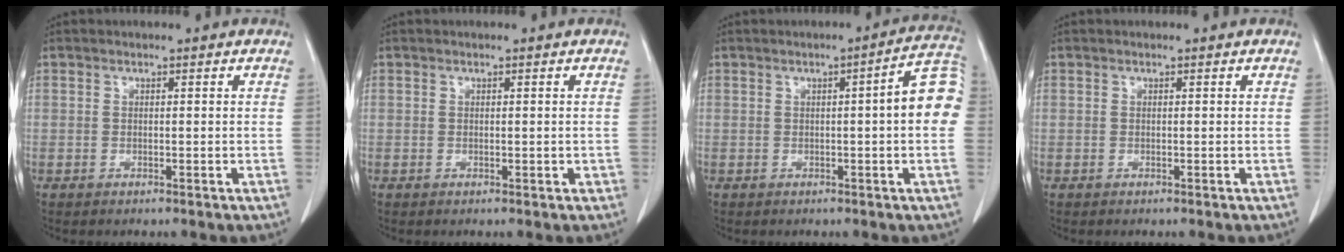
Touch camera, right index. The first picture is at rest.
{"total": 0.9, "force": [-0.1, 0.5, 0.8], "torque": [-0.012, -0.001, 0.002]}
{"total": 7.9, "force": [0.4, 0.8, 7.9], "torque": [-0.093, 0.020, -0.004]}
{"total": 0.0}